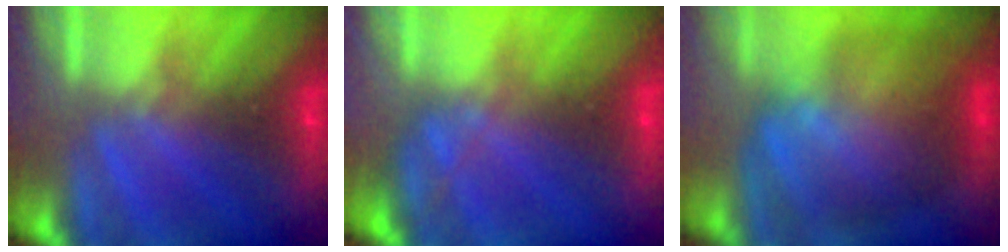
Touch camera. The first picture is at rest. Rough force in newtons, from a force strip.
{"total": 1.7}
{"total": 7.4}